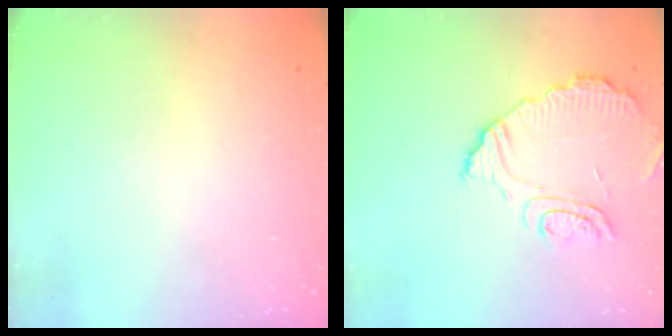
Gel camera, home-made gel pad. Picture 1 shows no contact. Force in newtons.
{"total": 9.3, "press": 9.3, "slide": 0.7}